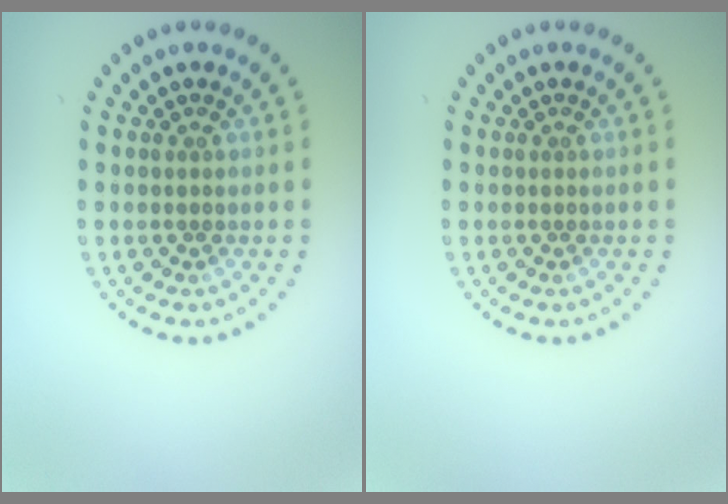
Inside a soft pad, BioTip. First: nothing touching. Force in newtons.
{"total": 0.0}